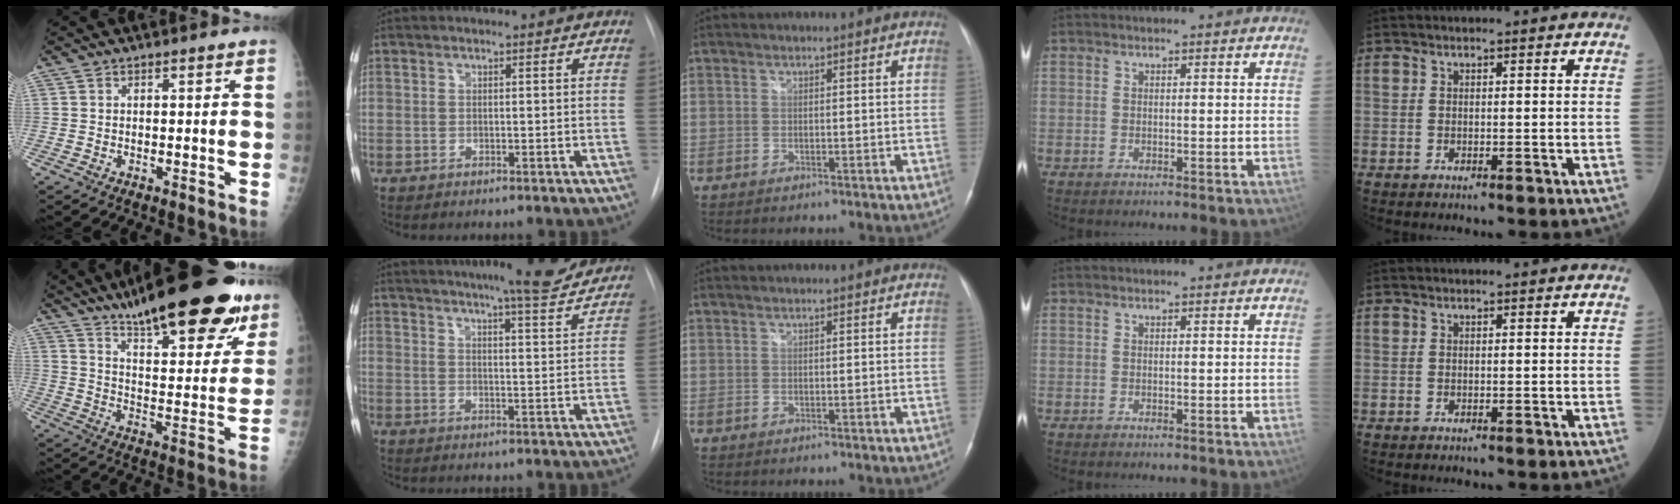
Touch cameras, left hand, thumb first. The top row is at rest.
{"thumb": {"total": 28.1, "force": [19.7, 8.1, 18.4], "torque": [-0.237, -0.062, 0.287]}, "index": {"total": 16.9, "force": [15.2, 1.3, 7.3], "torque": [-0.106, -0.012, 0.192]}}